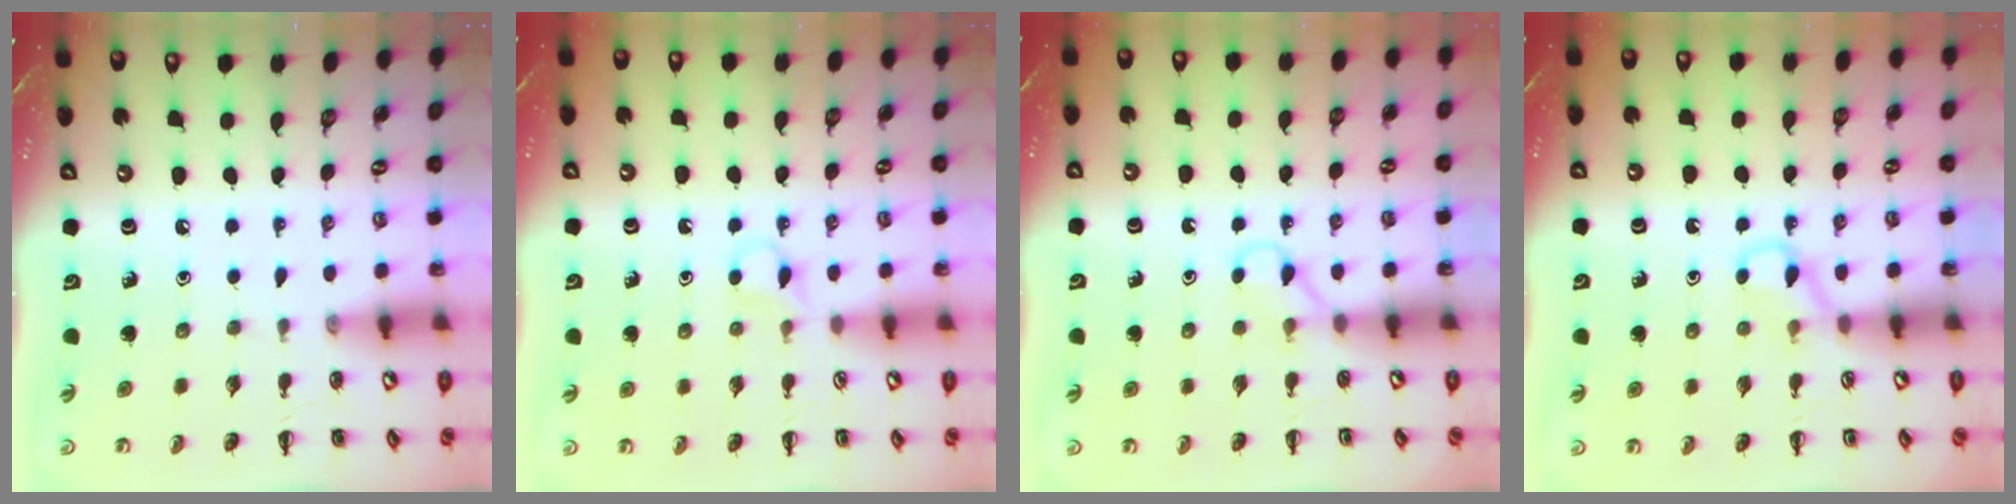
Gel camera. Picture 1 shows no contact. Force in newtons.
{"total": 3.1, "press": 2.9, "slide": 1.3}
{"total": 2.9, "press": 2.8, "slide": 1.0}
{"total": 4.7, "press": 4.5, "slide": 1.2}